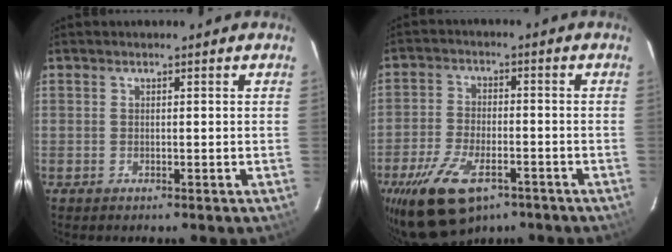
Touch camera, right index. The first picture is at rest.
{"total": 12.9, "force": [-8.0, 6.1, 7.9], "torque": [-0.176, -0.021, -0.143]}